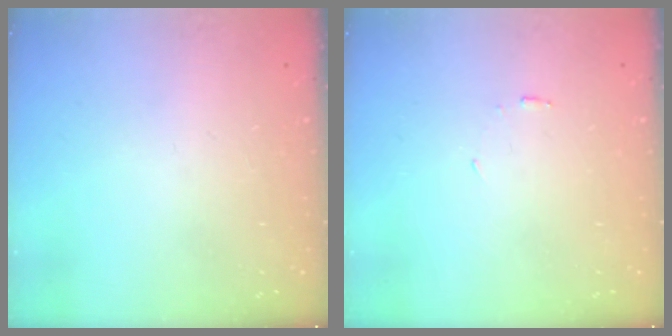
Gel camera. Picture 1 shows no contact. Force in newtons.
{"total": 3.7, "press": 3.6, "slide": 0.3}